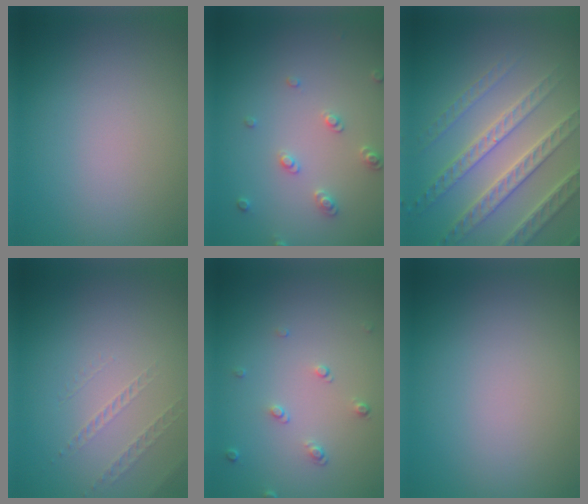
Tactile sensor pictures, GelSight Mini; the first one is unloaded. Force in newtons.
{"total": 1.9, "press": 1.8, "slide": 0.5}
{"total": 5.8, "press": 4.8, "slide": 3.3}
{"total": 1.0, "press": 0.4, "slide": 0.9}
{"total": 1.1, "press": 0.8, "slide": 0.8}
{"total": 0.0}